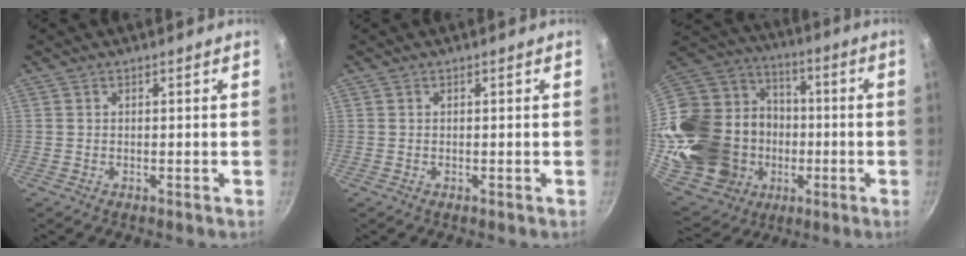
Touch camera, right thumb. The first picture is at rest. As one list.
[{"total": 0.0}, {"total": 30.7, "force": [-3.7, 25.6, 16.6], "torque": [-0.320, 0.054, -0.027]}]